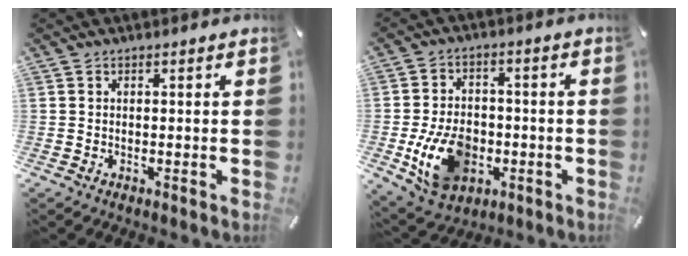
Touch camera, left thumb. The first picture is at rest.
{"total": 13.3, "force": [-3.6, 9.8, 8.3], "torque": [-0.169, 0.008, -0.061]}